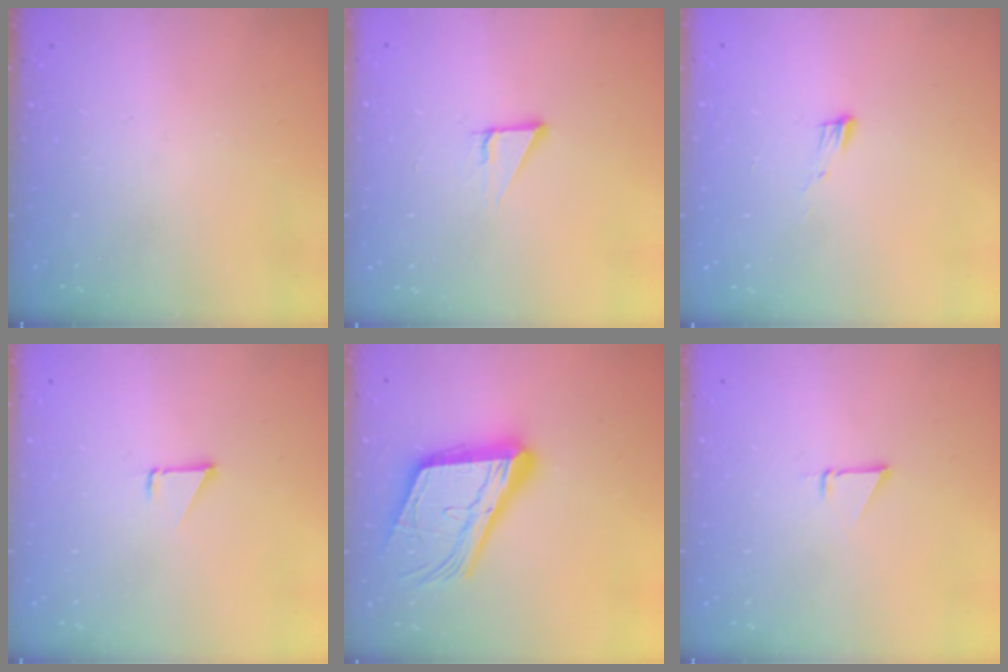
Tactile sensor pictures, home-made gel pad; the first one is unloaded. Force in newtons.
{"total": 2.9, "press": 2.9, "slide": 0.1}
{"total": 4.8, "press": 4.8, "slide": 0.6}
{"total": 1.5, "press": 1.5, "slide": 0.1}
{"total": 23.2, "press": 22.8, "slide": 3.7}
{"total": 1.5, "press": 1.5, "slide": 0.0}